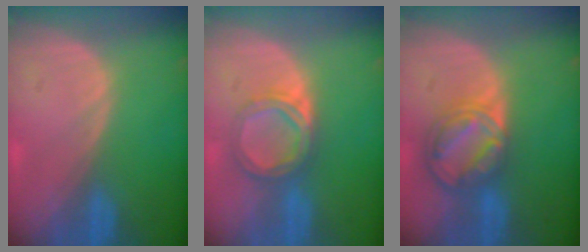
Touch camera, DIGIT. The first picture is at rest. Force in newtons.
{"total": 5.2, "press": 5.0, "slide": 1.3}
{"total": 8.6, "press": 7.2, "slide": 4.6}